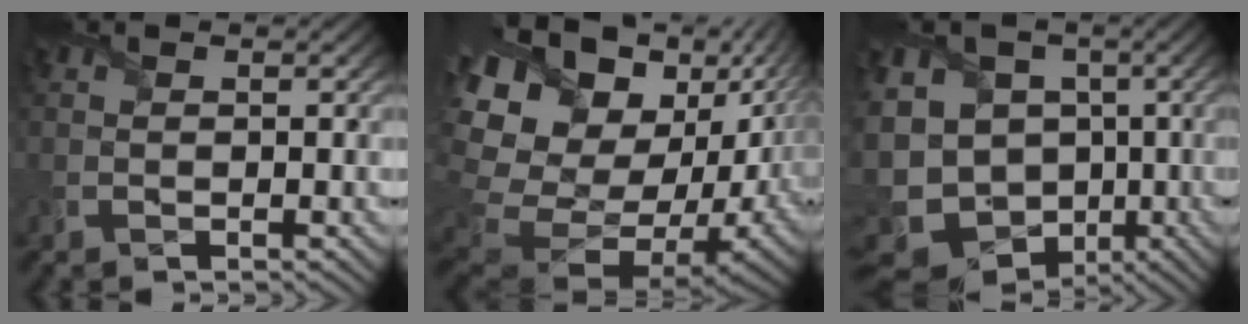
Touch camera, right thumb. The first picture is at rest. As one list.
[{"total": 20.1, "force": [5.1, 13.6, 13.8], "torque": [-0.303, 0.009, 0.142]}, {"total": 17.1, "force": [-4.0, 13.9, 9.1], "torque": [-0.227, -0.010, -0.084]}]